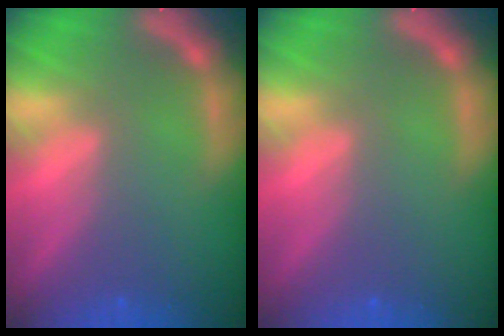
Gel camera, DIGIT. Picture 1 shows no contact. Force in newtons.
{"total": 0.0}